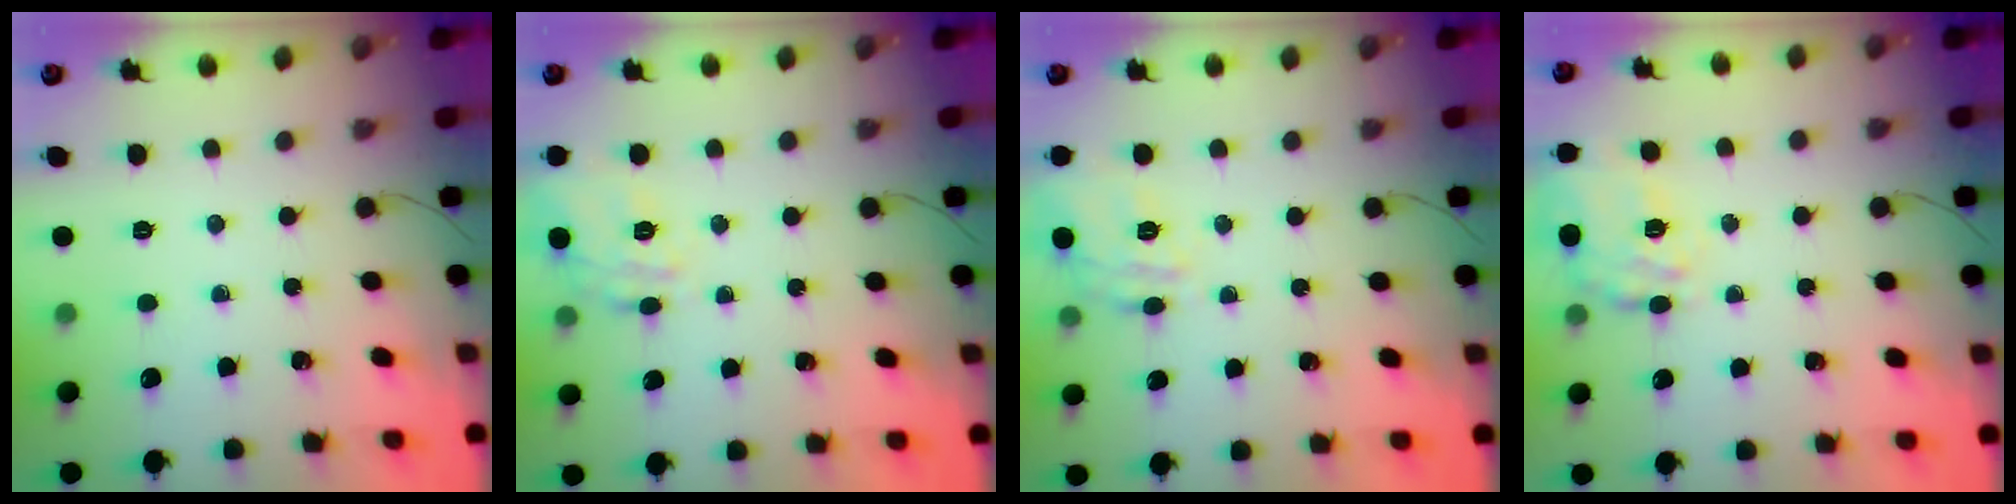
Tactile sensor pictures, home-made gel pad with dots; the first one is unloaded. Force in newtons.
{"total": 13.5, "press": 13.5, "slide": 0.5}
{"total": 13.1, "press": 13.1, "slide": 0.5}
{"total": 18.7, "press": 18.5, "slide": 2.6}